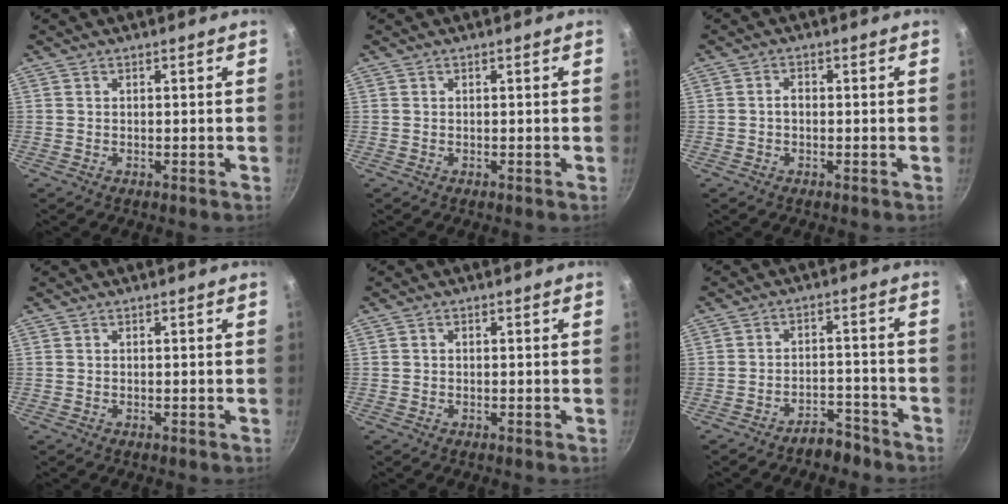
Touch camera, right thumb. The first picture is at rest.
{"total": 0.0}
{"total": 1.6, "force": [-0.3, 1.1, 1.1], "torque": [-0.015, 0.011, -0.006]}
{"total": 0.0}
{"total": 0.6, "force": [0.0, 0.6, 0.3], "torque": [-0.005, 0.004, 0.000]}
{"total": 5.0, "force": [-4.2, 2.2, 1.6], "torque": [-0.005, 0.049, -0.061]}